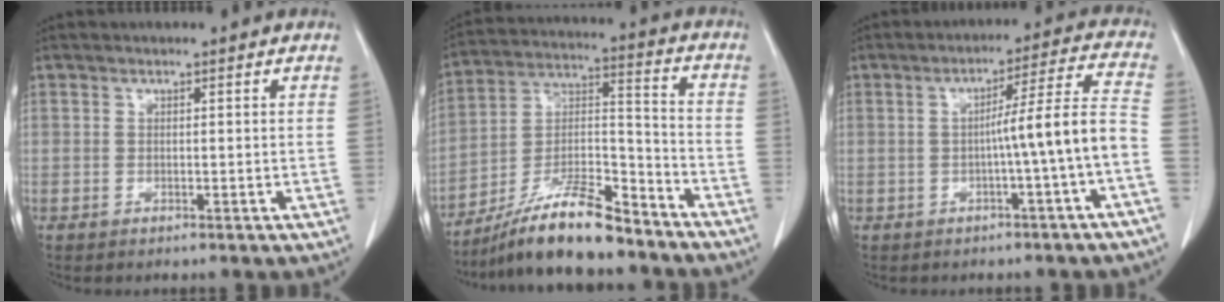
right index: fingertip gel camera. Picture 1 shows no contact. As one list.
[{"total": 14.7, "force": [-12.1, 2.4, 7.9], "torque": [-0.146, 0.011, -0.215]}, {"total": 8.7, "force": [-2.4, -1.6, 8.2], "torque": [-0.117, 0.020, -0.031]}]